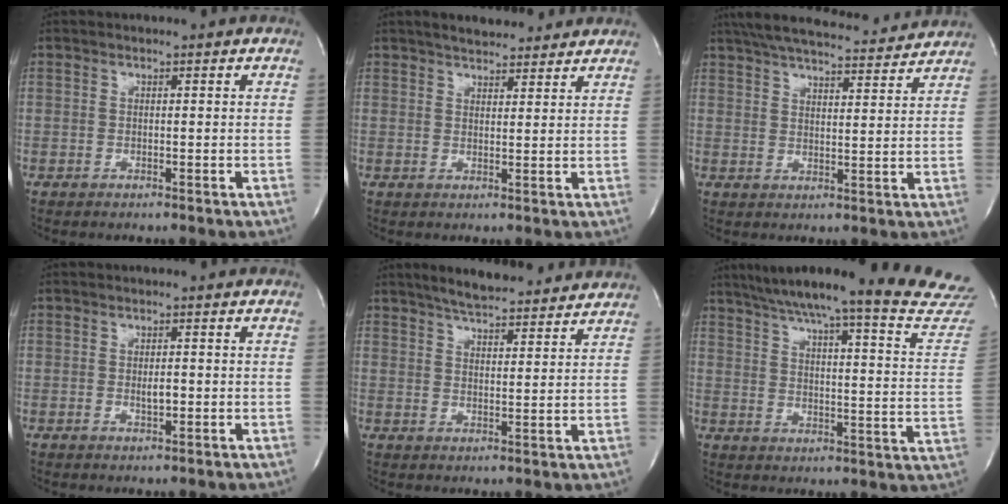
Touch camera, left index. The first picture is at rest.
{"total": 8.3, "force": [7.2, 2.4, 3.2], "torque": [-0.045, 0.017, 0.102]}
{"total": 18.8, "force": [17.3, 2.3, 7.0], "torque": [-0.122, 0.024, 0.241]}
{"total": 1.8, "force": [-0.2, 0.6, 1.7], "torque": [-0.032, -0.001, -0.002]}
{"total": 13.4, "force": [12.0, 2.3, 5.5], "torque": [-0.083, 0.015, 0.165]}
{"total": 25.8, "force": [23.9, 0.0, 9.9], "torque": [-0.146, -0.098, 0.292]}